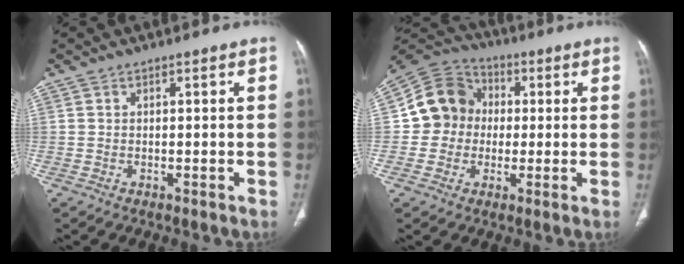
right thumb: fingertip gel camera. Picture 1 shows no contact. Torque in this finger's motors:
{"motor_torque": [-0.51, 0.63, 0.03, -0.22, 0.07]}